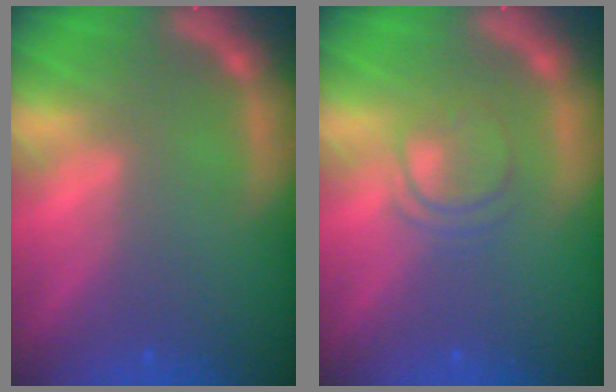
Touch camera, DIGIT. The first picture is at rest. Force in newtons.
{"total": 3.0}